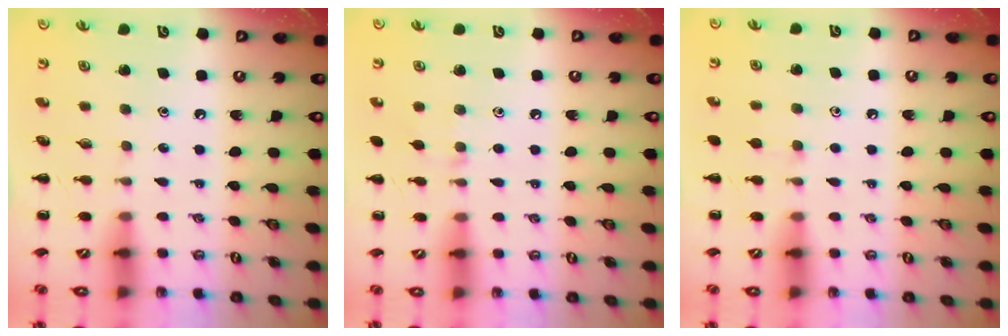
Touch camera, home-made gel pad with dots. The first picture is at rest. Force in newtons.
{"total": 6.2, "press": 5.9, "slide": 2.1}
{"total": 5.5, "press": 5.2, "slide": 1.8}